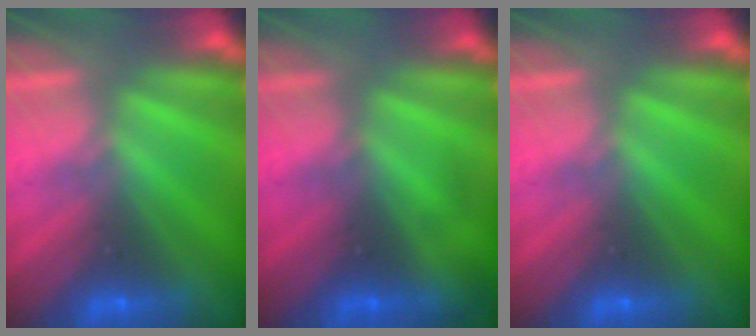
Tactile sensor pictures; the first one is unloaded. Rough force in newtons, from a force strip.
{"total": 1.9}
{"total": 0.0}